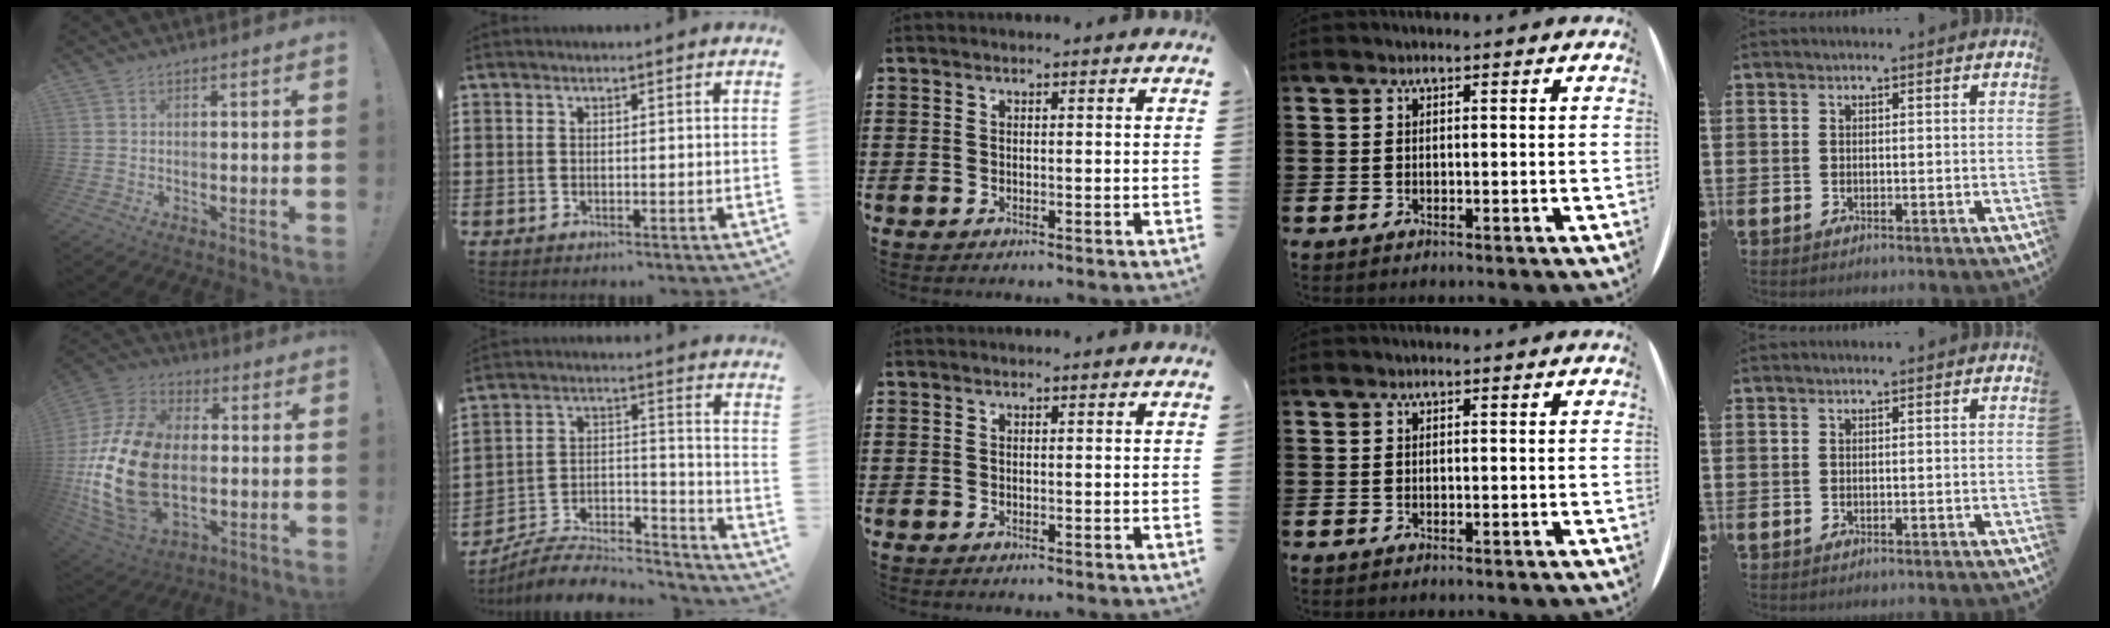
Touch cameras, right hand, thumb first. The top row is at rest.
{"thumb": {"total": 24.5, "force": [-2.8, 16.2, 18.1], "torque": [-0.359, 0.027, -0.037]}, "index": {"total": 7.4, "force": [-6.8, 2.2, 2.0], "torque": [-0.035, 0.011, -0.132]}}